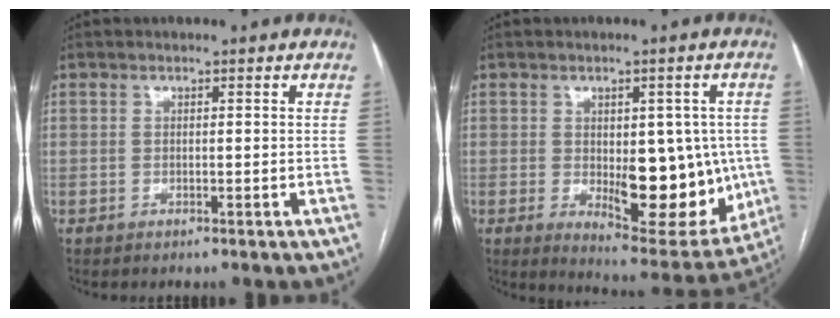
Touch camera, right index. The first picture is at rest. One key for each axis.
{"total": 14.7, "fx": -1.4, "fy": 6.6, "fz": 13.1, "tx": -0.159, "ty": -0.003, "tz": 0.002}